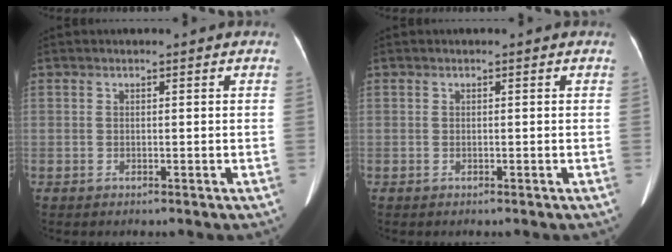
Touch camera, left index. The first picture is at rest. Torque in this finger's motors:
{"motor_torque": [0.02, 0.02, 0.01, 0.01]}